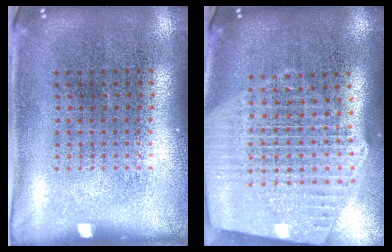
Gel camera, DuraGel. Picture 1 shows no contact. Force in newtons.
{"total": 2.6, "press": 2.2, "slide": 1.4}